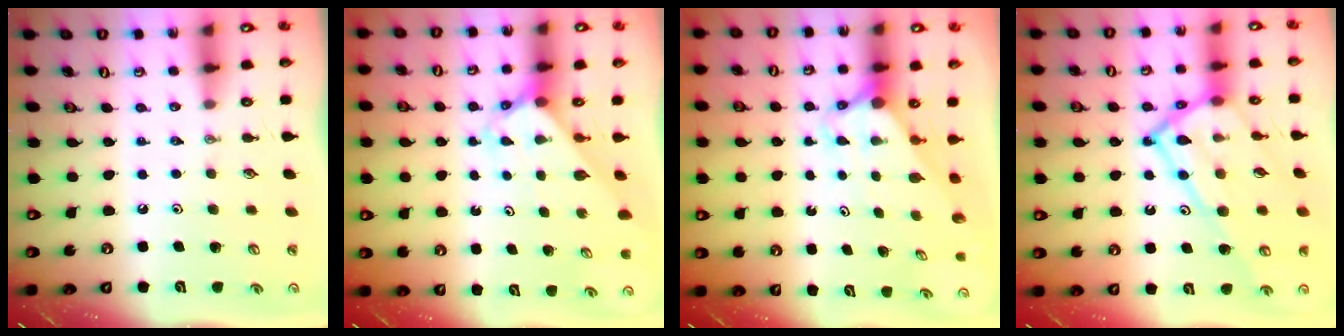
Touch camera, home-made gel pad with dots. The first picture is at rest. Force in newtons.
{"total": 2.7, "press": 2.7, "slide": 0.2}
{"total": 2.7, "press": 2.7, "slide": 0.1}
{"total": 21.6, "press": 21.5, "slide": 2.0}